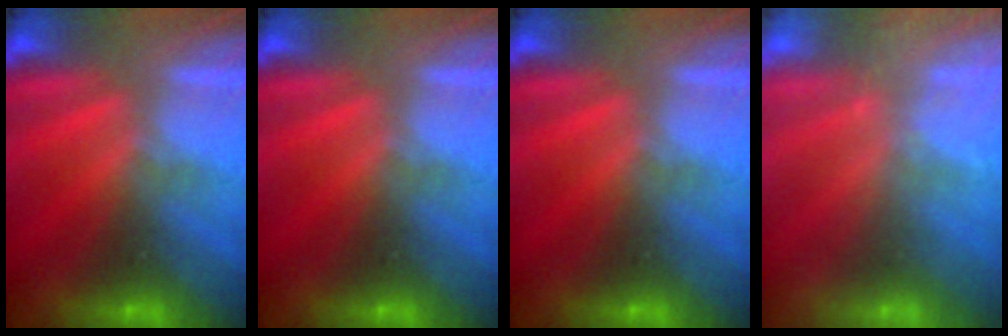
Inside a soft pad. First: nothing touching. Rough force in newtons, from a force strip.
{"total": 0.0}
{"total": 0.0}
{"total": 2.4}